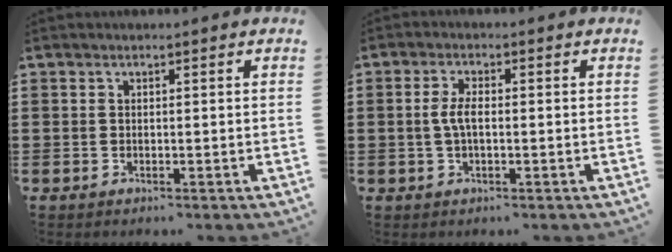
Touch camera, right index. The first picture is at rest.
{"total": 3.4, "force": [-0.2, 1.3, 3.2], "torque": [-0.075, -0.002, -0.010]}